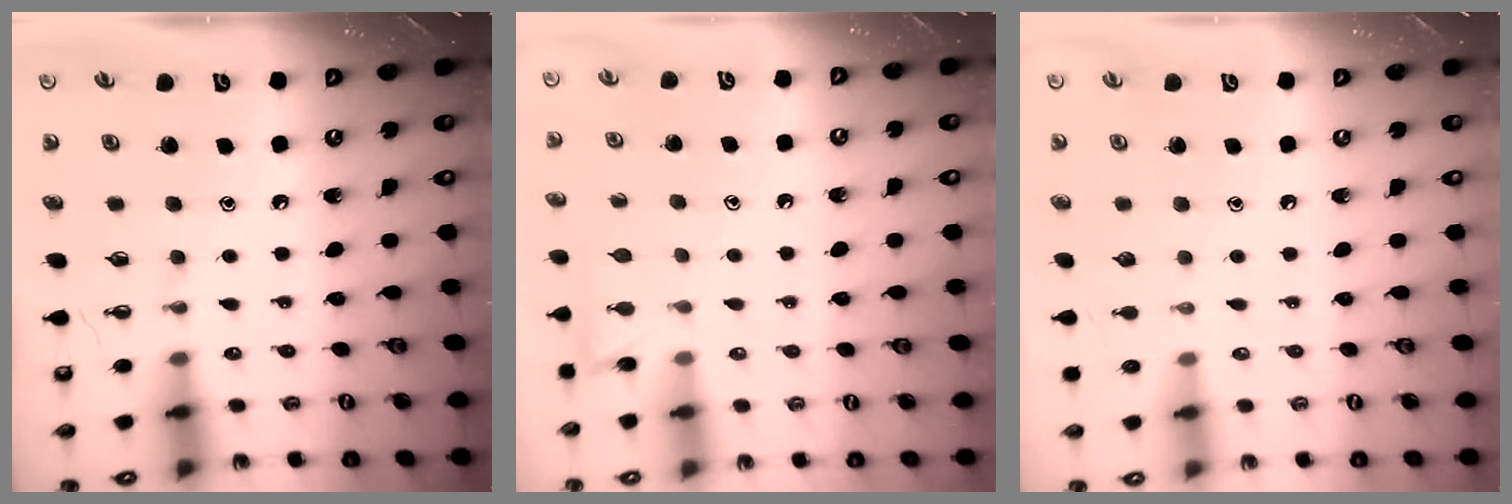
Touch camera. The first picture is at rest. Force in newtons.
{"total": 6.1, "press": 6.1, "slide": 0.5}
{"total": 0.0}